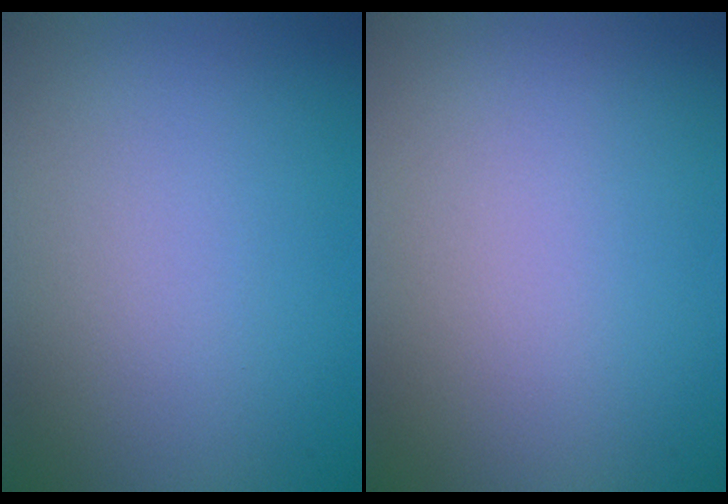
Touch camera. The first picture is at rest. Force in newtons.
{"total": 0.0}